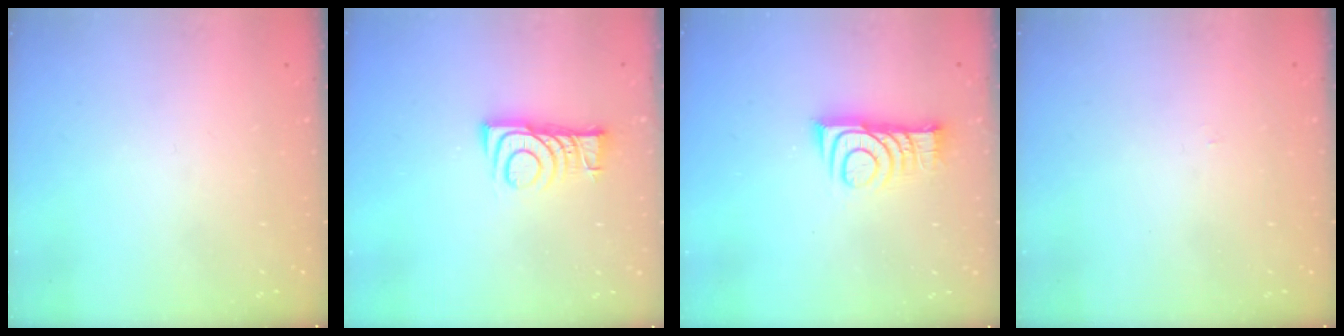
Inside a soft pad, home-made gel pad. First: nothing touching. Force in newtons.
{"total": 8.0, "press": 7.9, "slide": 0.5}
{"total": 9.6, "press": 9.6, "slide": 0.1}
{"total": 2.2, "press": 2.2, "slide": 0.3}